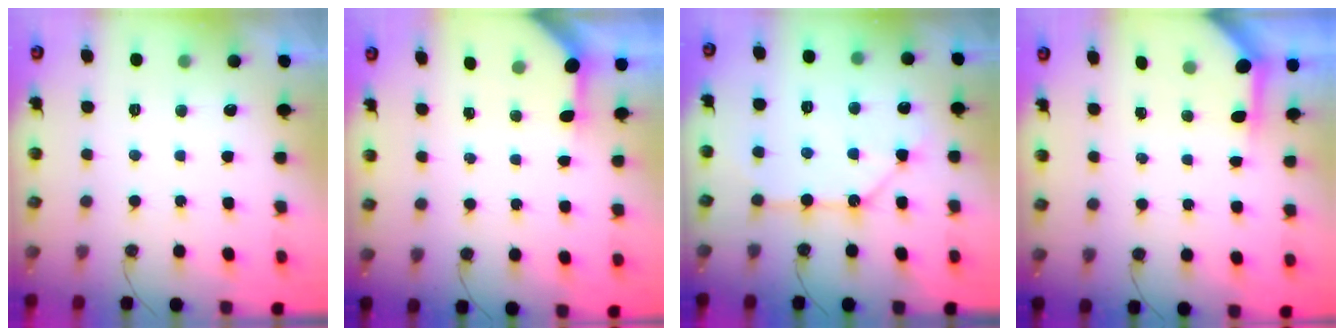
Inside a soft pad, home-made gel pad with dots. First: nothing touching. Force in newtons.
{"total": 3.4, "press": 3.4, "slide": 0.4}
{"total": 10.5, "press": 10.4, "slide": 0.9}
{"total": 3.9, "press": 3.9, "slide": 0.4}